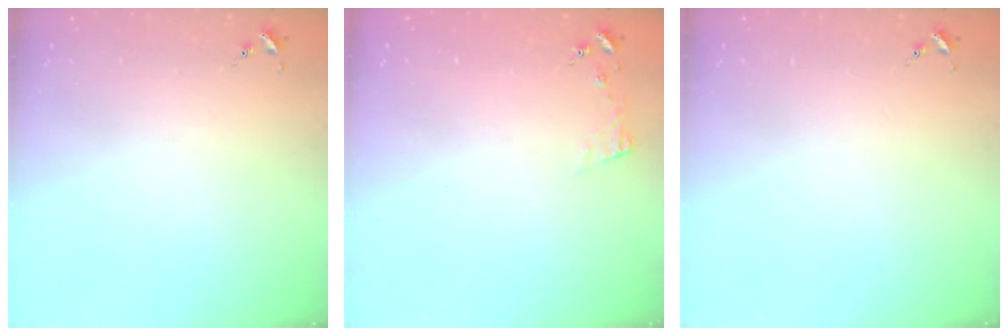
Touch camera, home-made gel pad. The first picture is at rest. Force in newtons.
{"total": 4.7, "press": 4.6, "slide": 0.6}
{"total": 0.0}